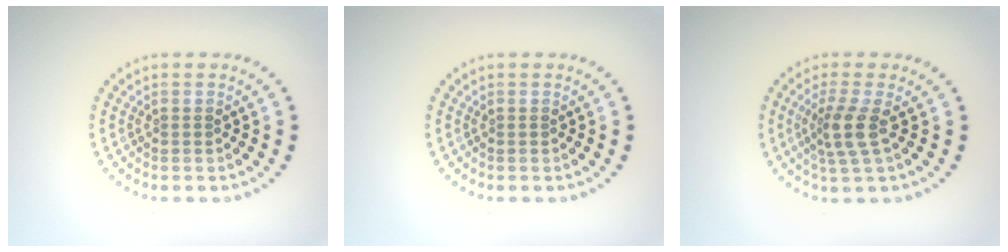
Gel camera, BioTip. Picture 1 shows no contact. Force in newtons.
{"total": 0.0}
{"total": 2.9, "press": 2.3, "slide": 1.8}